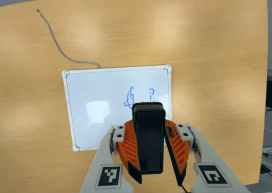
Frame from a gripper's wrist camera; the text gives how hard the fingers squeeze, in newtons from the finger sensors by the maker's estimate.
{"total": 11.7, "left": 10.9, "right": 12.4}